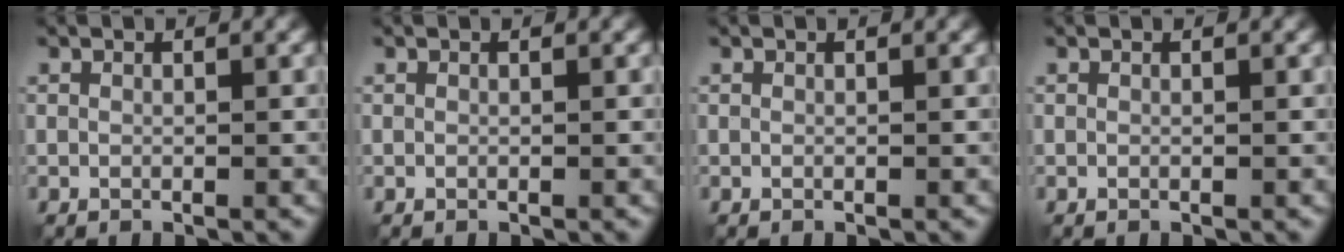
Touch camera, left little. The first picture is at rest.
{"total": 0.0}
{"total": 0.0}
{"total": 0.0}